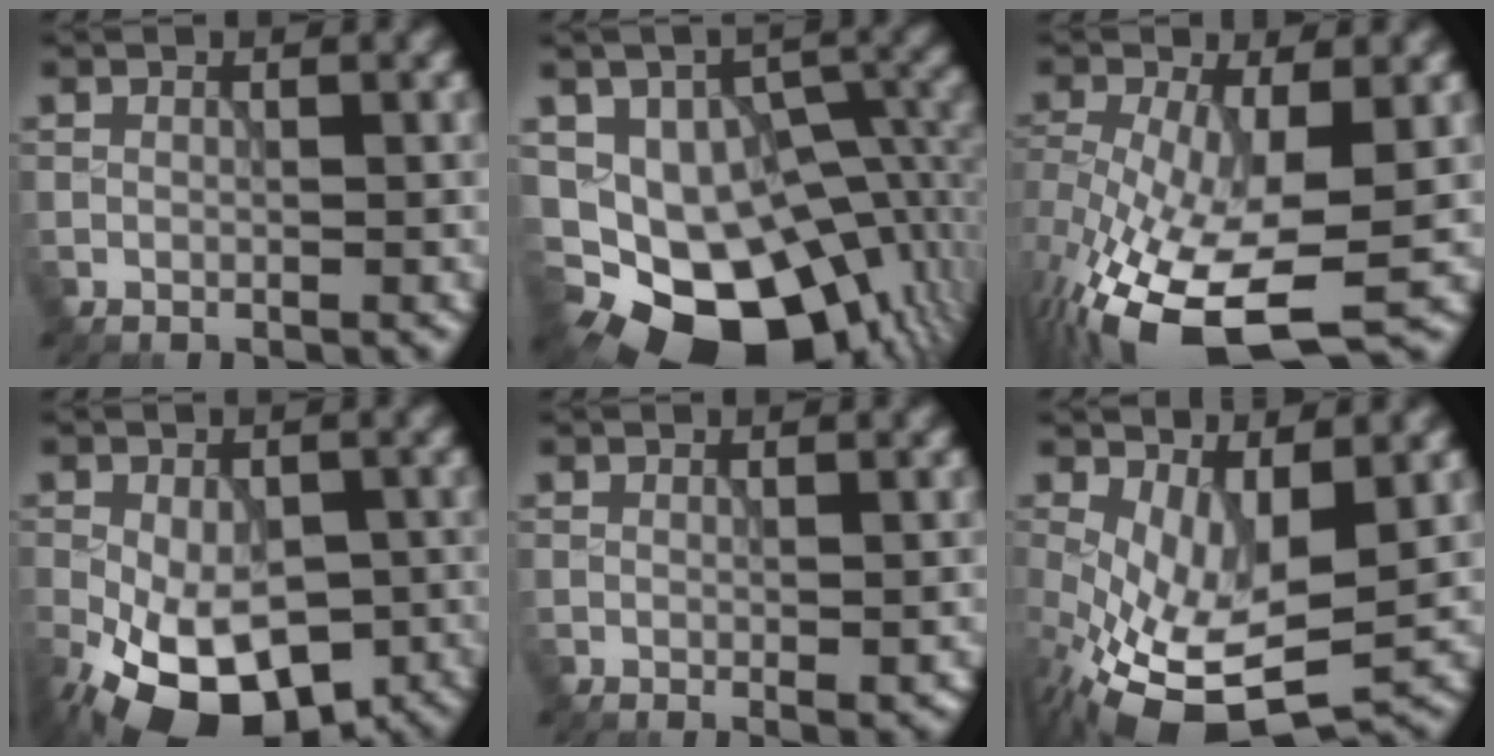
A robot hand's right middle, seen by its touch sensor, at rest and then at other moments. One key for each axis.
{"total": 14.8, "fx": -5.7, "fy": 9.6, "fz": 9.7, "tx": -0.127, "ty": -0.010, "tz": -0.076}
{"total": 11.7, "fx": -4.6, "fy": 4.9, "fz": 9.5, "tx": -0.199, "ty": -0.038, "tz": -0.072}
{"total": 13.3, "fx": -6.0, "fy": 7.3, "fz": 9.3, "tx": -0.159, "ty": -0.040, "tz": -0.084}
{"total": 1.2, "fx": -0.4, "fy": 0.2, "fz": 1.1, "tx": -0.016, "ty": -0.004, "tz": -0.005}
{"total": 8.5, "fx": -2.1, "fy": 3.8, "fz": 7.3, "tx": -0.152, "ty": -0.023, "tz": -0.025}